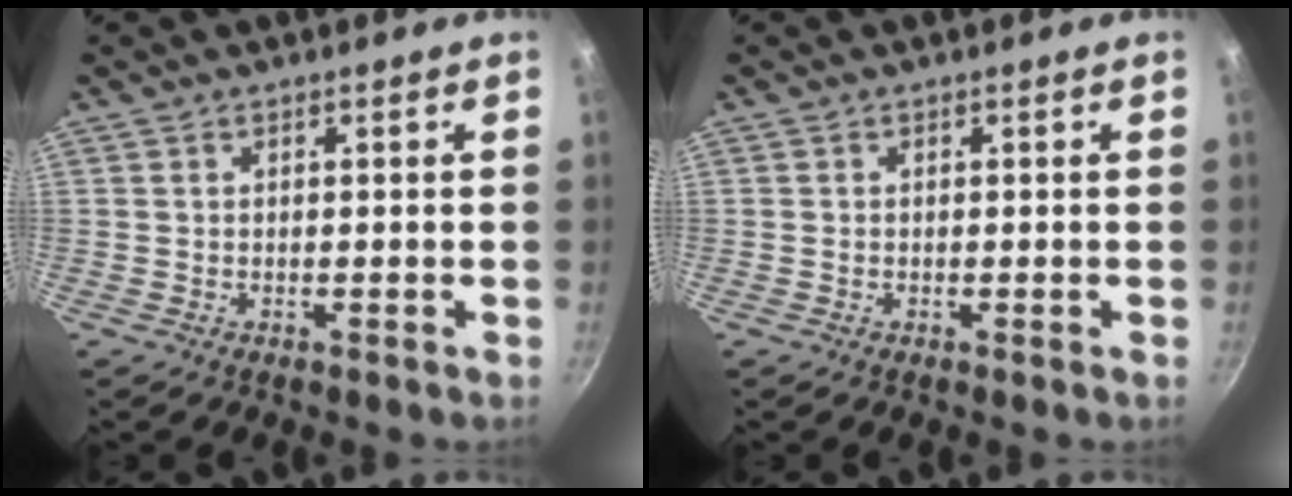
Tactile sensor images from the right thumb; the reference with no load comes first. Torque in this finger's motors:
{"motor_torque": [-0.29, -0.50, 0.28, 0.08, -0.03]}